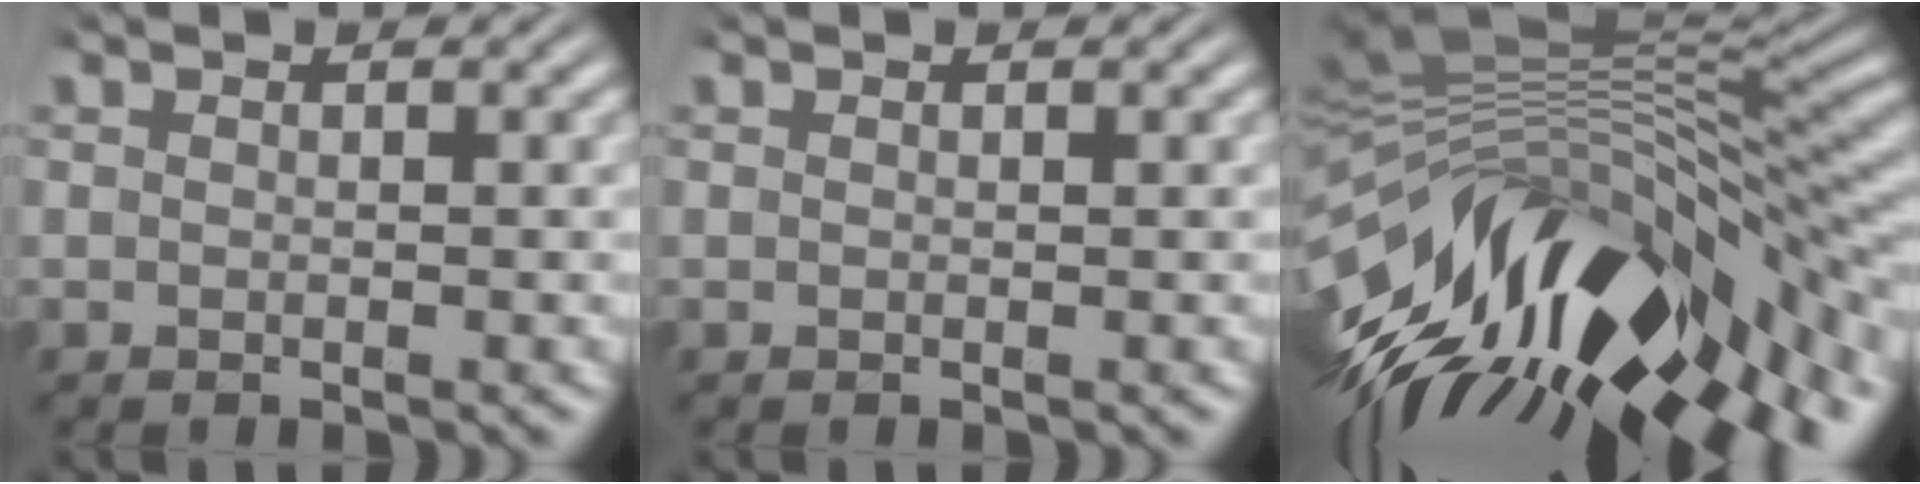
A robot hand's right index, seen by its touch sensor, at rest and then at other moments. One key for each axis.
{"total": 0.0}
{"total": 20.2, "fx": -5.2, "fy": 10.9, "fz": 16.1, "tx": -0.244, "ty": -0.023, "tz": -0.063}